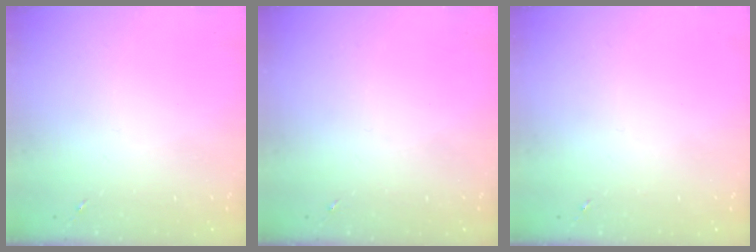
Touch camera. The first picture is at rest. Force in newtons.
{"total": 0.0}
{"total": 0.0}